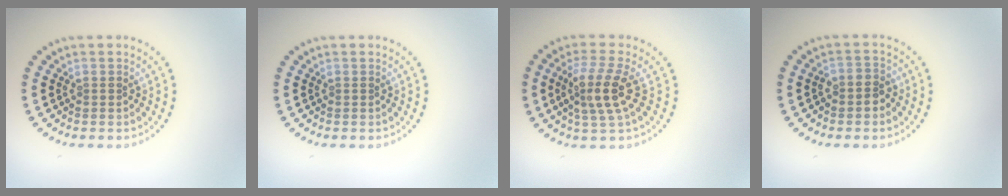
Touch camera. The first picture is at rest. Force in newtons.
{"total": 0.0}
{"total": 3.7, "press": 3.3, "slide": 1.8}
{"total": 1.9, "press": 1.7, "slide": 0.8}